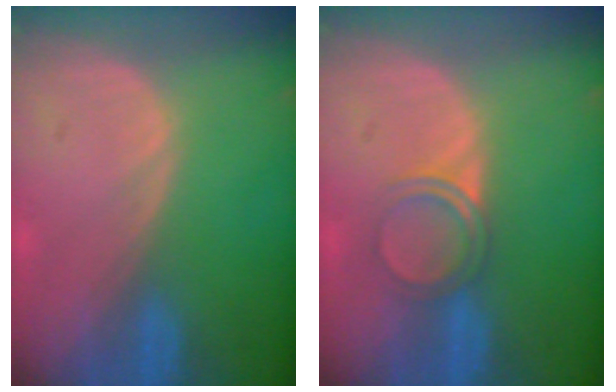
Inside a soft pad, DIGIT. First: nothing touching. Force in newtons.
{"total": 3.6, "press": 3.3, "slide": 1.2}